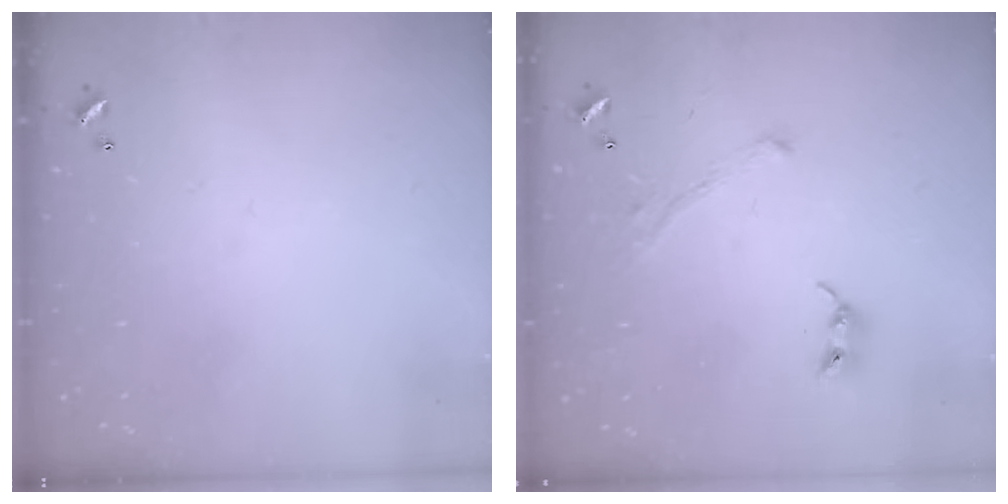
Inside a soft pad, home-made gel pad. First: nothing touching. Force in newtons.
{"total": 1.8, "press": 1.6, "slide": 0.9}